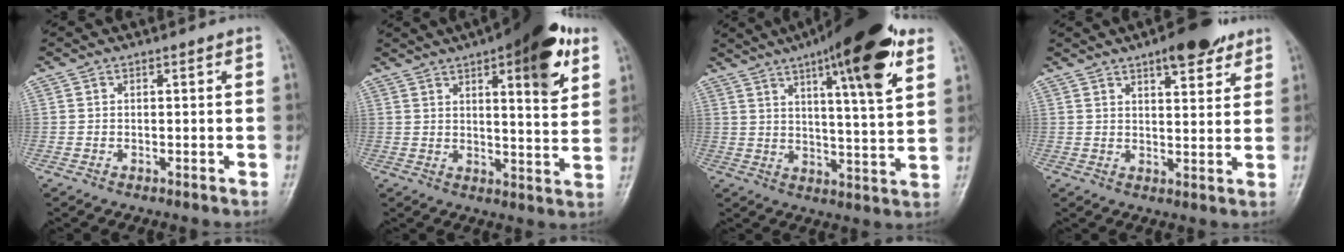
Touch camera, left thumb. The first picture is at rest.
{"total": 16.6, "force": [8.4, 5.0, 13.5], "torque": [-0.155, -0.028, 0.111]}
{"total": 19.5, "force": [10.5, 3.9, 15.9], "torque": [-0.218, -0.034, 0.154]}
{"total": 8.8, "force": [5.7, 3.1, 6.0], "torque": [-0.062, -0.027, 0.077]}